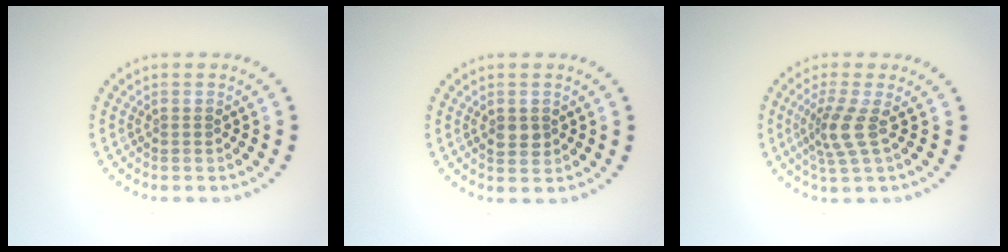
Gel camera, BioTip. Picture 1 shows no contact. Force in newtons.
{"total": 1.7, "press": 1.7, "slide": 0.1}
{"total": 2.8, "press": 2.1, "slide": 1.9}